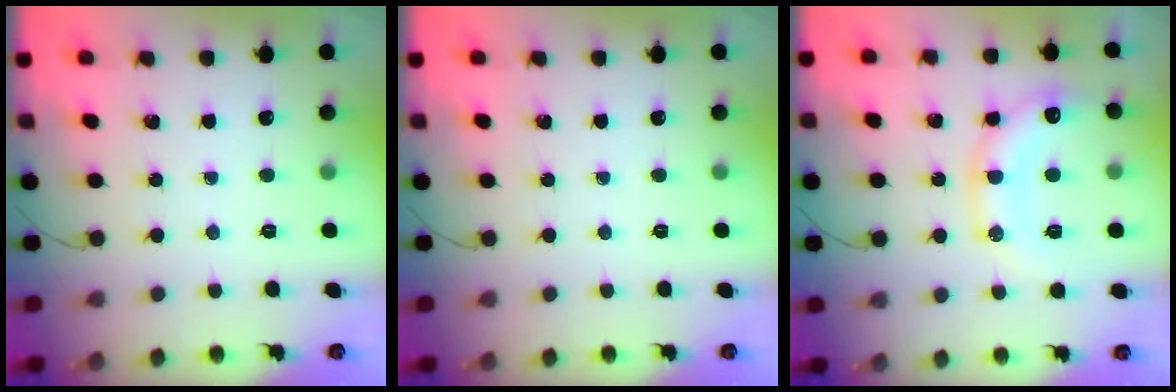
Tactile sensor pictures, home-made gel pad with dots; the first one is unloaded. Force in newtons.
{"total": 0.0}
{"total": 14.3, "press": 14.3, "slide": 1.3}